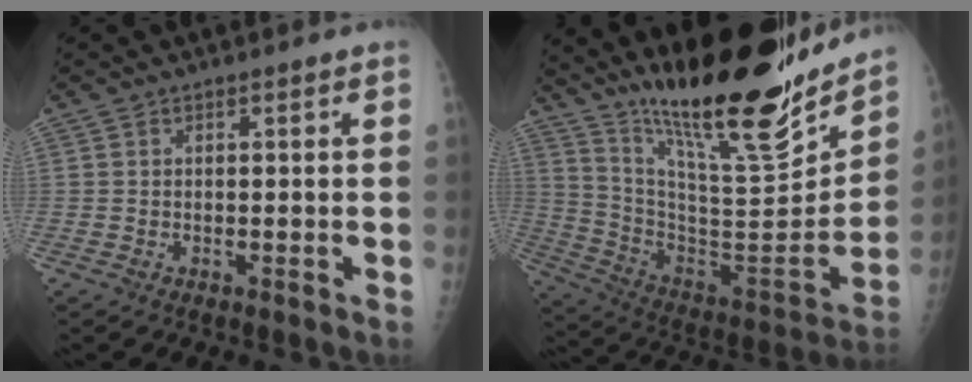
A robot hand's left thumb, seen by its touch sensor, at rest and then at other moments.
{"total": 27.8, "force": [21.6, 5.4, 16.8], "torque": [-0.244, -0.113, 0.354]}